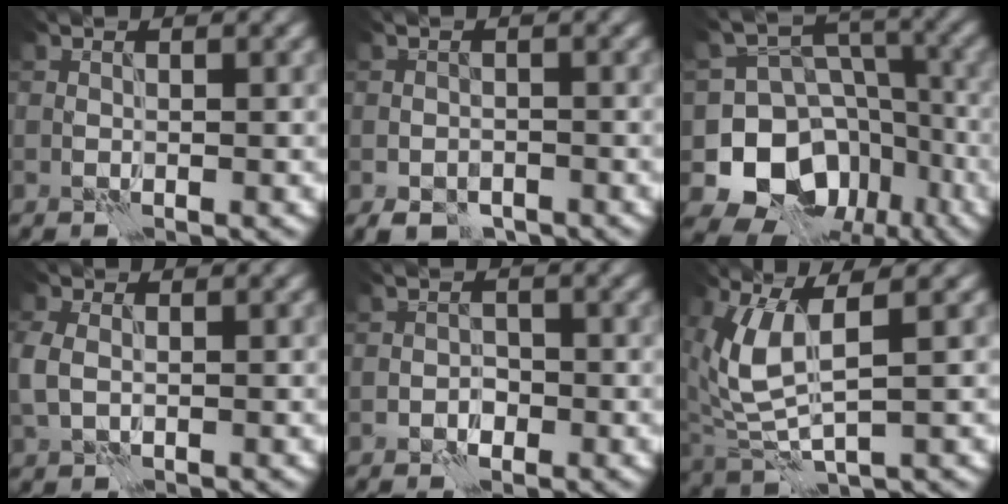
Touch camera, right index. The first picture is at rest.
{"total": 3.1, "force": [-2.3, 1.7, 1.2], "torque": [-0.020, -0.009, -0.040]}
{"total": 13.0, "force": [-5.8, 10.7, 4.6], "torque": [-0.079, -0.005, -0.104]}
{"total": 2.4, "force": [0.1, 1.8, 1.6], "torque": [-0.045, 0.000, 0.003]}
{"total": 1.2, "force": [-0.6, 1.0, 0.5], "torque": [-0.004, 0.004, -0.012]}
{"total": 5.9, "force": [1.3, 2.6, 5.2], "torque": [-0.139, -0.008, 0.031]}